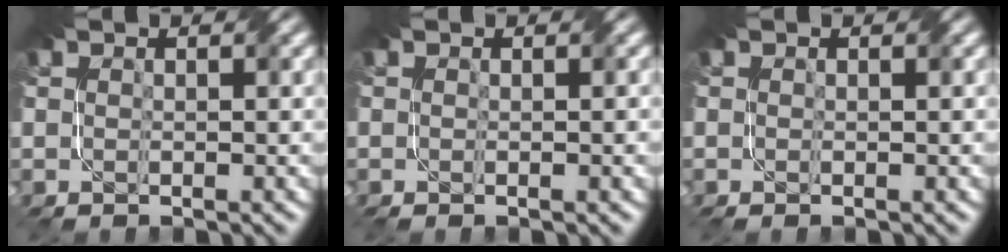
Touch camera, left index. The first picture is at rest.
{"total": 0.9, "force": [-0.2, 0.3, 0.9], "torque": [-0.011, -0.007, -0.004]}
{"total": 0.0}